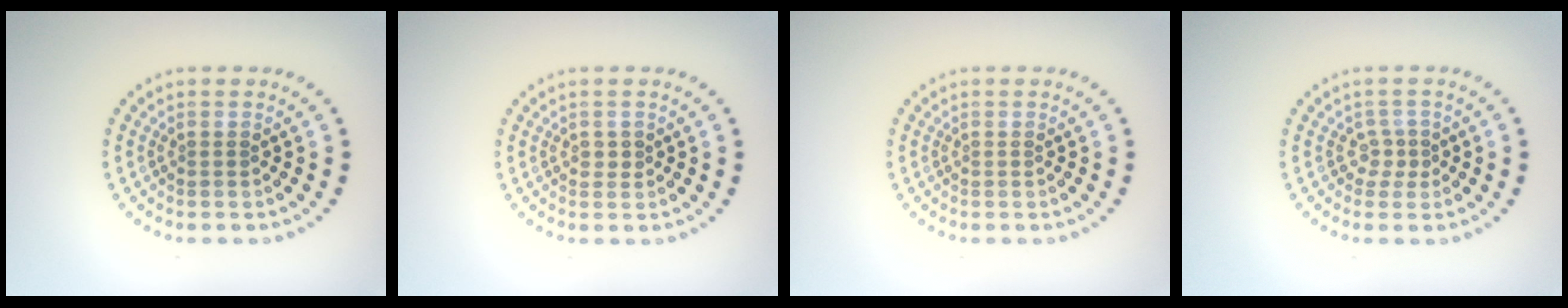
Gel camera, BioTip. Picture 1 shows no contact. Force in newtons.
{"total": 0.9, "press": 0.9, "slide": 0.2}
{"total": 0.0}
{"total": 1.5, "press": 1.0, "slide": 1.2}